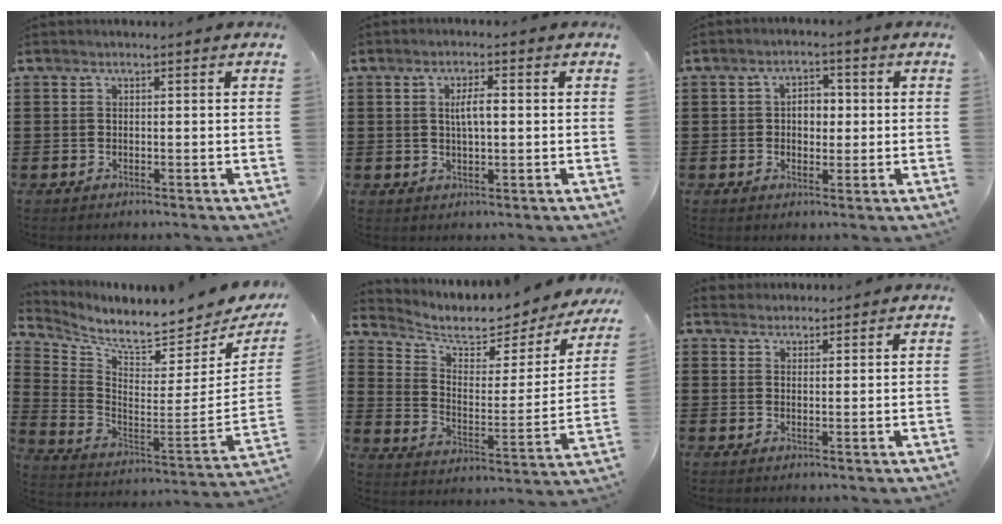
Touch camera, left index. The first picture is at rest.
{"total": 3.4, "force": [0.3, 1.1, 3.2], "torque": [-0.063, 0.004, 0.003]}
{"total": 3.5, "force": [-0.1, 2.5, 2.4], "torque": [-0.046, 0.008, -0.009]}
{"total": 6.0, "force": [5.5, 0.1, 2.4], "torque": [-0.072, -0.068, 0.087]}
{"total": 5.1, "force": [4.1, 2.2, 1.9], "torque": [-0.057, -0.033, 0.067]}
{"total": 1.9, "force": [1.7, 0.7, -0.4], "torque": [0.004, 0.004, 0.034]}